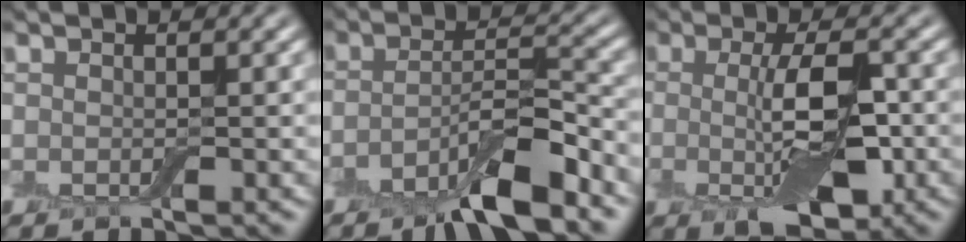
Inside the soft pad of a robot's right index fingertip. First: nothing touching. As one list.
[{"total": 6.2, "force": [-4.1, 1.5, 4.4], "torque": [-0.071, 0.009, -0.077]}, {"total": 6.1, "force": [-0.6, 2.5, 5.6], "torque": [-0.098, -0.002, -0.009]}]